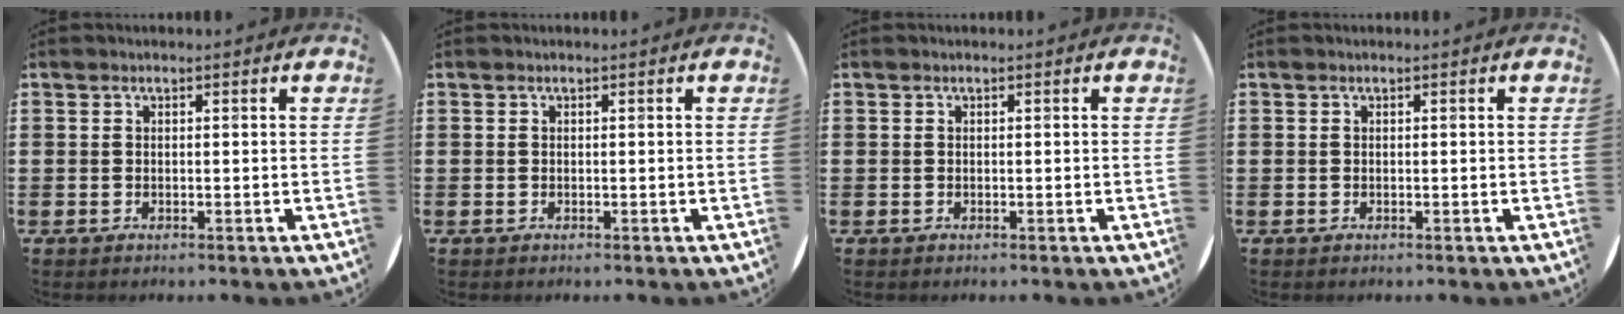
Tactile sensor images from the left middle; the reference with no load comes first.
{"total": 0.0}
{"total": 0.0}
{"total": 0.0}